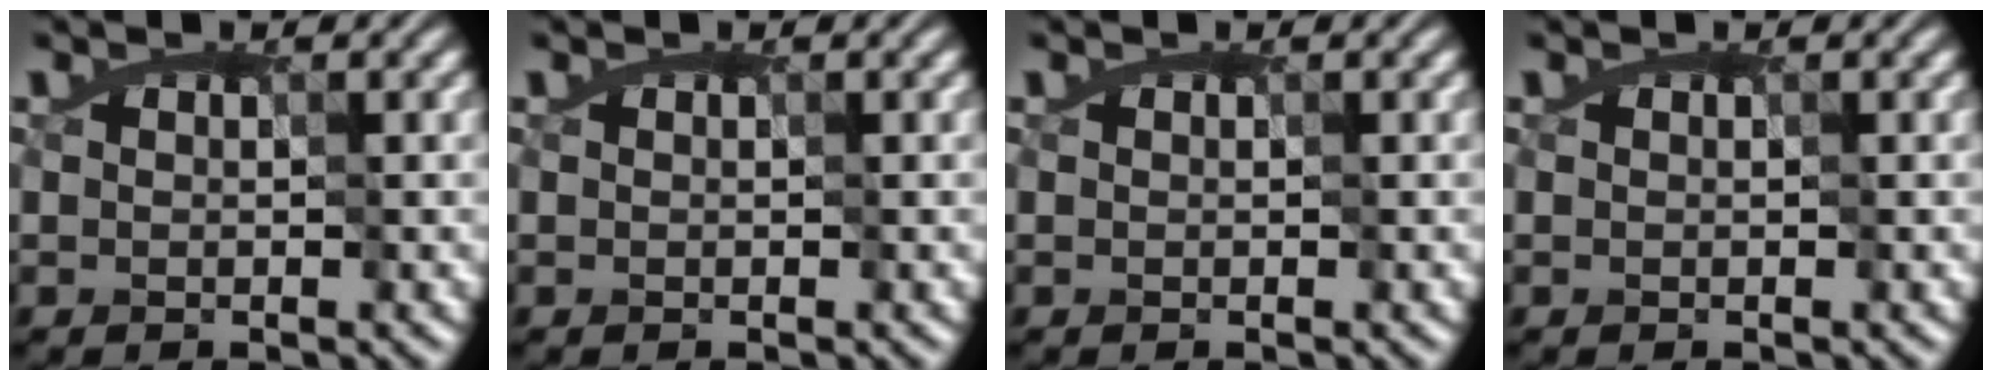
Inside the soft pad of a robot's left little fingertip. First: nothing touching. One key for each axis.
{"total": 0.0}
{"total": 0.0}
{"total": 0.0}